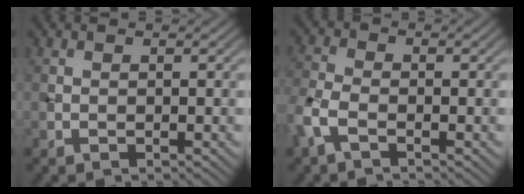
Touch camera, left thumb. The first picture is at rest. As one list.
[{"total": 4.0, "force": [-2.0, 2.0, 2.8], "torque": [-0.077, -0.003, -0.053]}]